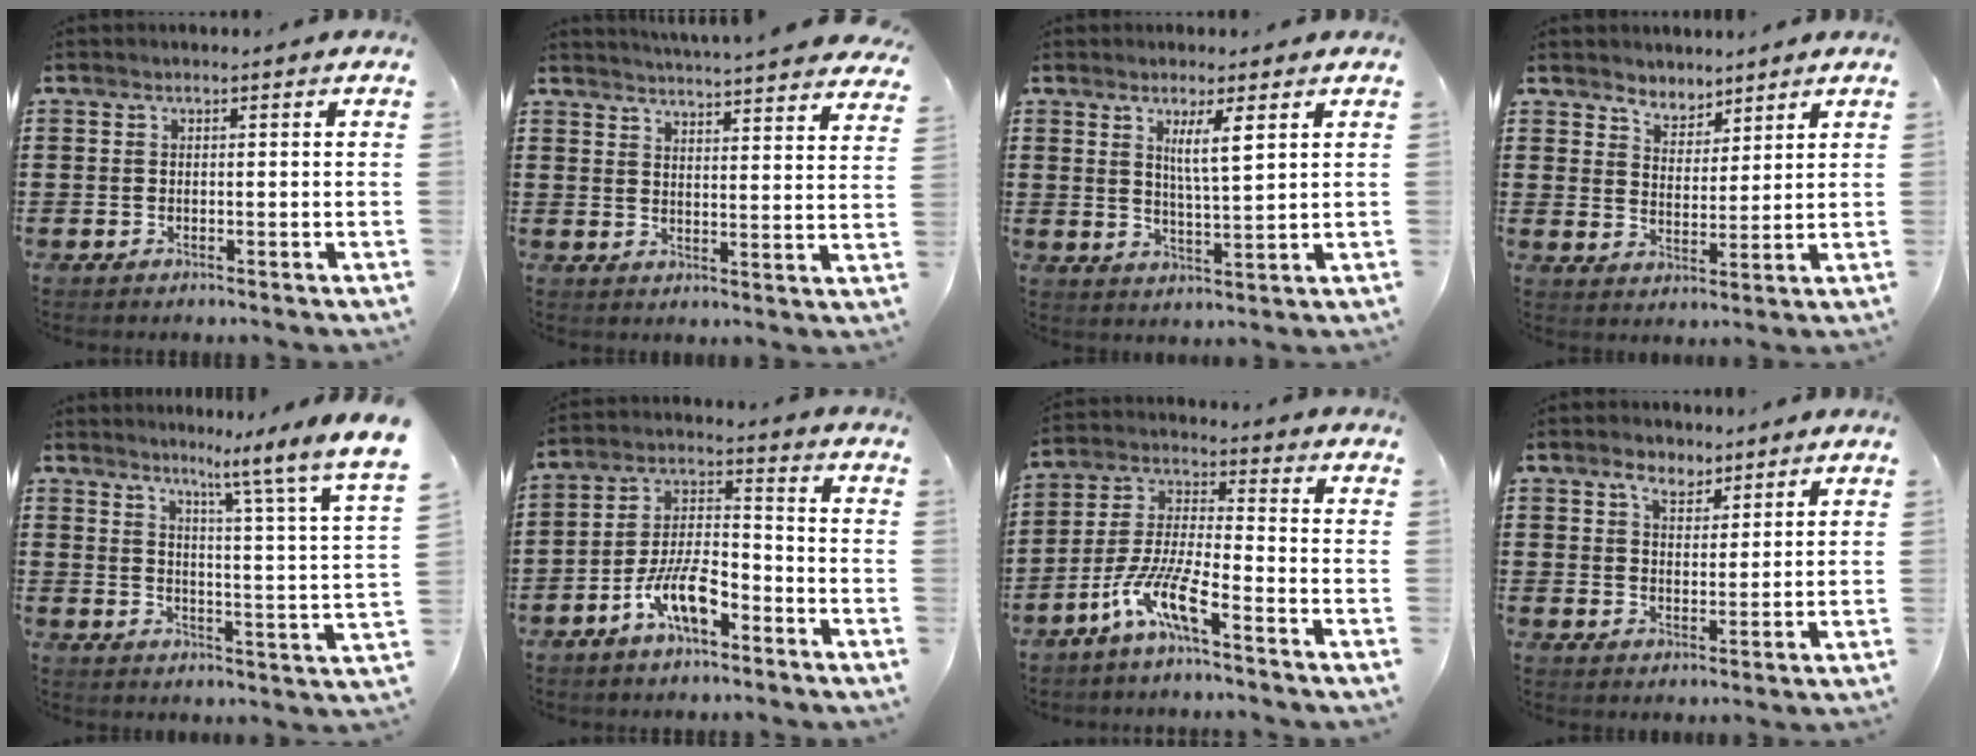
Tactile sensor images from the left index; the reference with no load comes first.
{"total": 4.4, "force": [4.4, -0.4, 0.6], "torque": [-0.023, -0.032, 0.074]}
{"total": 5.1, "force": [2.6, 0.7, 4.4], "torque": [-0.087, -0.002, 0.040]}
{"total": 4.1, "force": [3.7, 1.8, -0.5], "torque": [-0.010, -0.006, 0.068]}
{"total": 6.0, "force": [4.9, -2.2, 2.6], "torque": [-0.062, -0.058, 0.067]}
{"total": 9.0, "force": [-5.5, 3.5, 6.2], "torque": [-0.140, 0.005, -0.107]}
{"total": 9.9, "force": [-6.9, 1.3, 7.0], "torque": [-0.165, -0.010, -0.140]}
{"total": 4.0, "force": [3.1, 2.2, 1.3], "torque": [-0.029, 0.006, 0.057]}